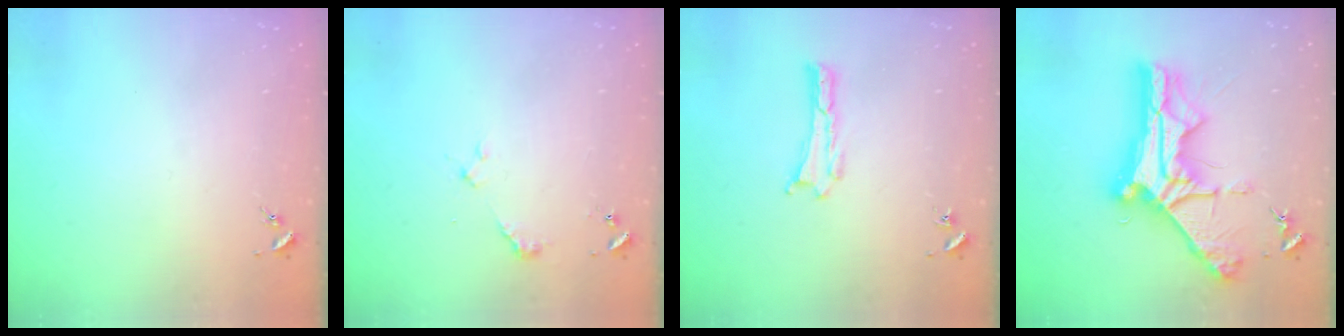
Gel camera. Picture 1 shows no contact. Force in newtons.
{"total": 2.3, "press": 2.3, "slide": 0.1}
{"total": 0.0}
{"total": 12.1, "press": 12.0, "slide": 1.1}